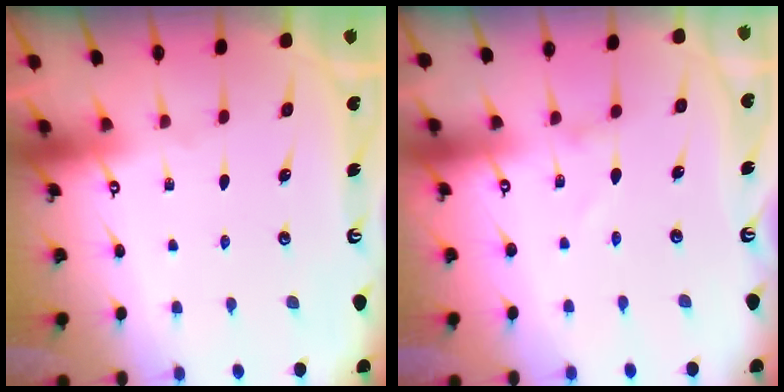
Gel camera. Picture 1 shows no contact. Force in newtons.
{"total": 1.4, "press": 1.4, "slide": 0.0}